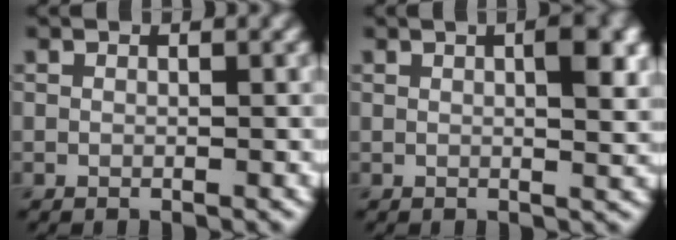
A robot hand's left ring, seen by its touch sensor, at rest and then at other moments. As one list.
[{"total": 4.0, "force": [1.1, 1.1, 3.6], "torque": [-0.045, 0.006, 0.015]}]